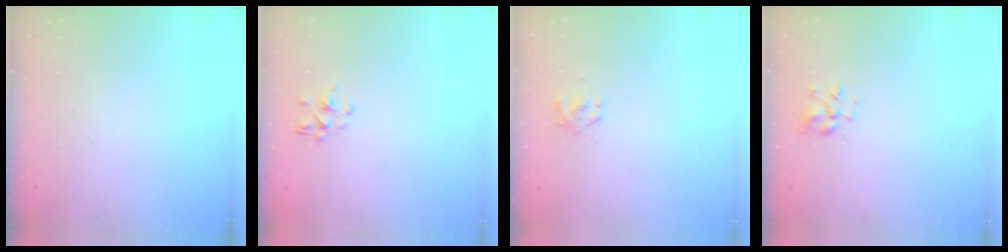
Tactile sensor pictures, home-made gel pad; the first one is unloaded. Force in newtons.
{"total": 2.3, "press": 2.1, "slide": 0.7}
{"total": 2.1, "press": 1.9, "slide": 0.8}
{"total": 4.6, "press": 4.4, "slide": 1.2}